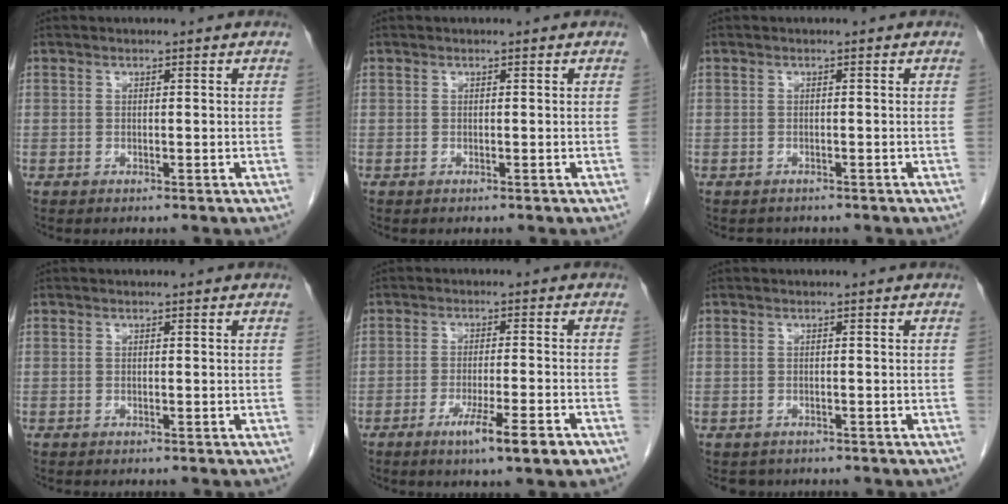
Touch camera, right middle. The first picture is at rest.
{"total": 0.0}
{"total": 1.4, "force": [-1.3, 0.6, 0.1], "torque": [-0.012, -0.004, -0.018]}
{"total": 0.0}
{"total": 7.2, "force": [-4.0, -0.1, 5.9], "torque": [-0.094, -0.014, -0.063]}
{"total": 1.7, "force": [-1.4, 0.9, 0.0], "torque": [-0.010, -0.002, -0.020]}